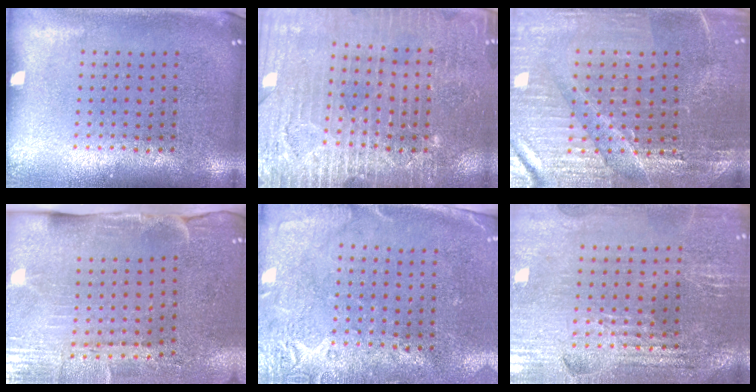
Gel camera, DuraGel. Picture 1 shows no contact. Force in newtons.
{"total": 3.3, "press": 3.2, "slide": 0.5}
{"total": 3.4, "press": 3.3, "slide": 0.4}
{"total": 4.6, "press": 3.8, "slide": 2.6}
{"total": 2.8, "press": 2.2, "slide": 1.7}
{"total": 2.9, "press": 2.8, "slide": 0.4}